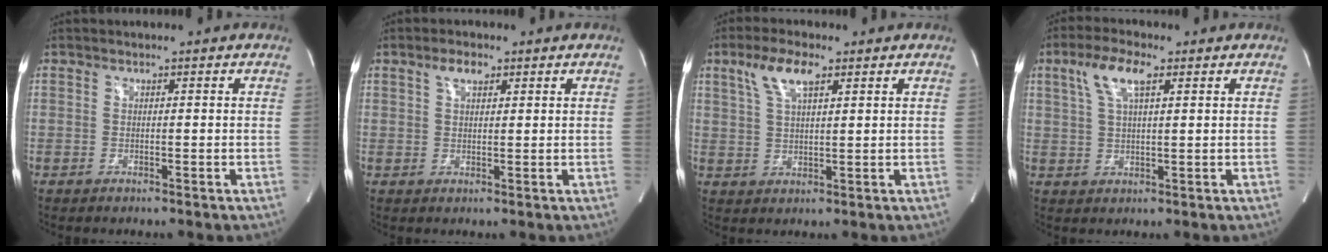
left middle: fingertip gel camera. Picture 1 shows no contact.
{"total": 2.7, "force": [1.6, 1.2, 1.8], "torque": [-0.038, 0.009, 0.031]}
{"total": 6.2, "force": [3.4, 1.7, 4.9], "torque": [-0.107, 0.014, 0.067]}
{"total": 6.3, "force": [2.9, 1.6, 5.3], "torque": [-0.114, 0.017, 0.057]}